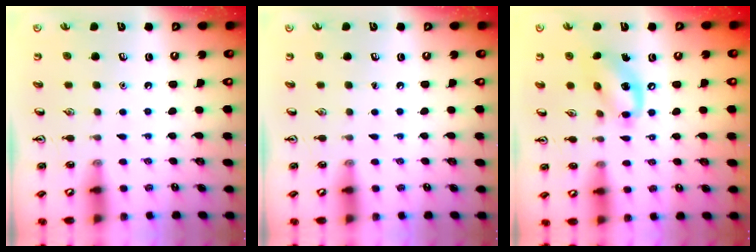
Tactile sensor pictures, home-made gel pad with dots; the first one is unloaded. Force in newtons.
{"total": 0.0}
{"total": 11.8, "press": 11.5, "slide": 2.6}